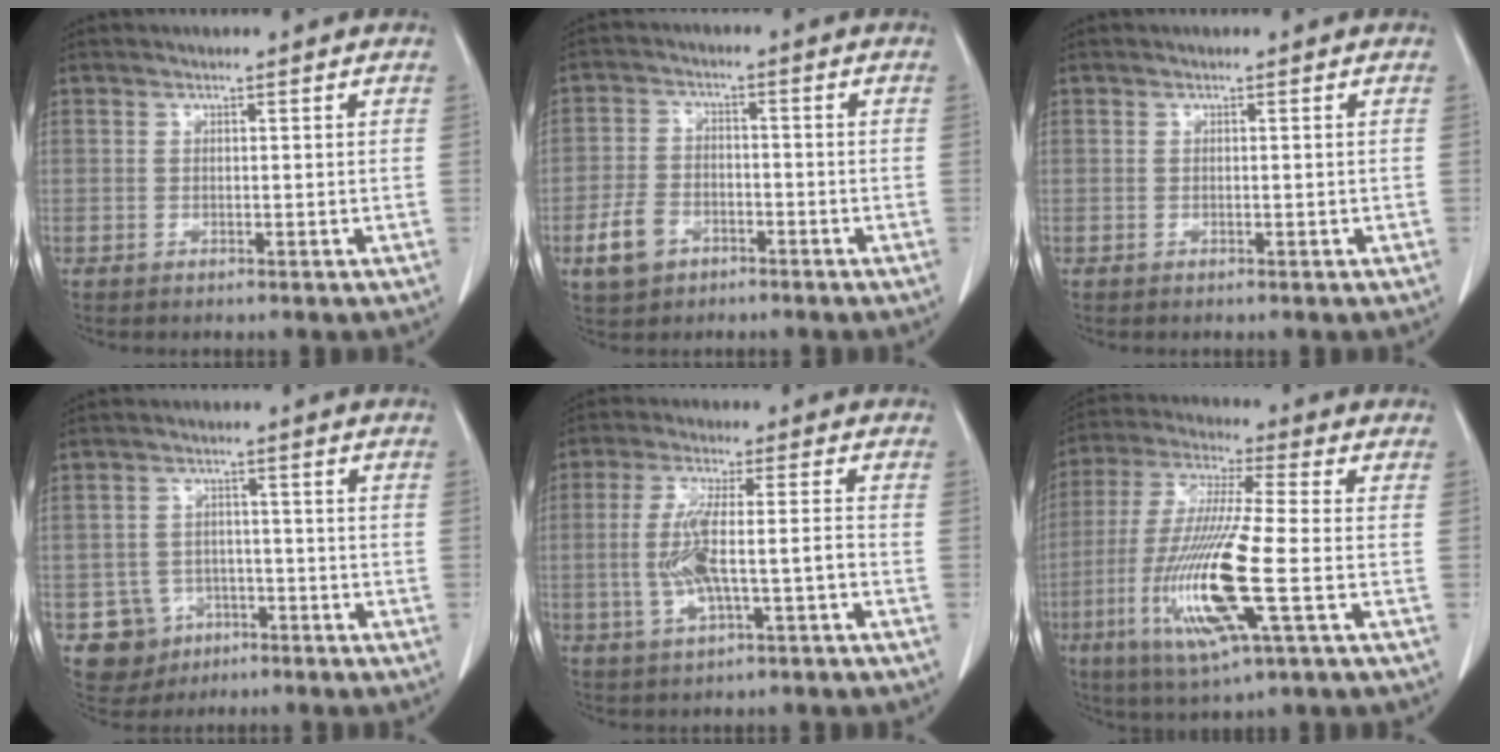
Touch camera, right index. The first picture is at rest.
{"total": 6.2, "force": [-3.2, 4.3, 3.1], "torque": [-0.075, 0.006, -0.055]}
{"total": 0.0}
{"total": 6.7, "force": [-2.8, 6.1, 0.7], "torque": [-0.014, 0.011, -0.037]}
{"total": 8.5, "force": [-1.8, 1.4, 8.2], "torque": [-0.168, 0.009, -0.030]}
{"total": 16.5, "force": [-4.2, 0.8, 16.0], "torque": [-0.334, -0.021, -0.080]}